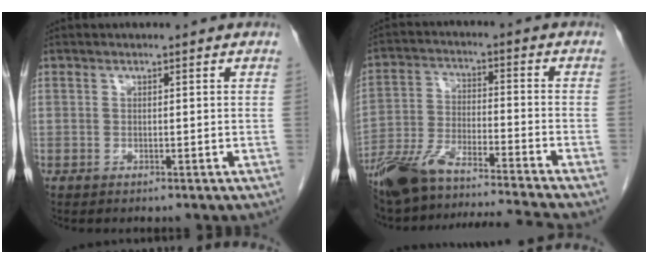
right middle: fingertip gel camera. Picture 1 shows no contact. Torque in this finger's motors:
{"motor_torque": [1.13, -1.01, 0.84, 0.18]}